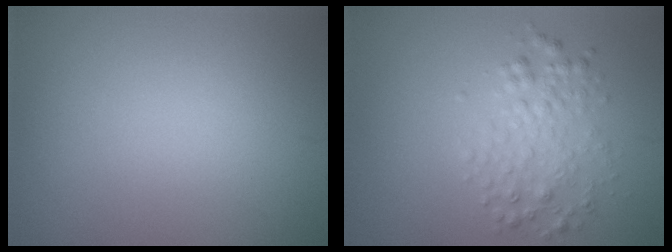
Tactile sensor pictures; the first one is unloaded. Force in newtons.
{"total": 2.8, "press": 2.8, "slide": 0.0}